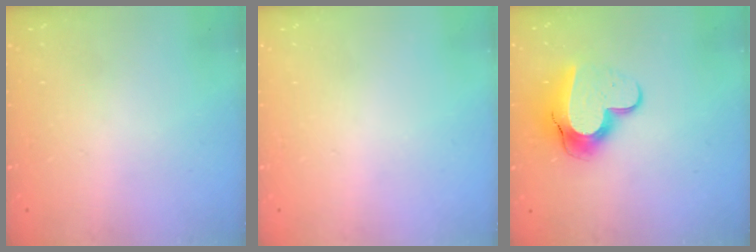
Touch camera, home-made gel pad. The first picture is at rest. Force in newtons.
{"total": 0.0}
{"total": 13.1, "press": 13.0, "slide": 1.2}